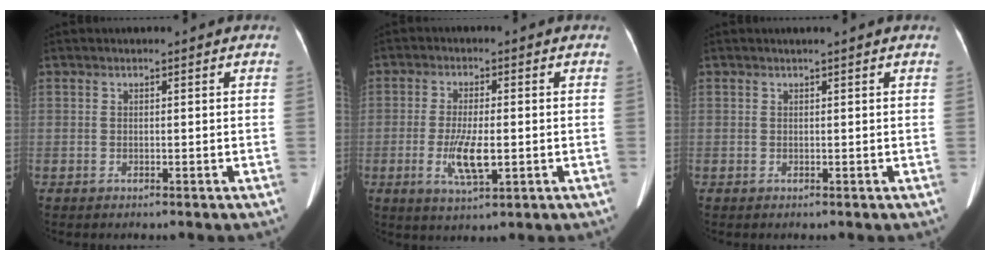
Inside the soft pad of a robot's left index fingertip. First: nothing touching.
{"total": 6.2, "force": [-1.5, 1.5, 5.9], "torque": [-0.119, -0.013, -0.026]}
{"total": 1.0, "force": [0.8, -0.2, 0.5], "torque": [-0.009, 0.010, 0.018]}